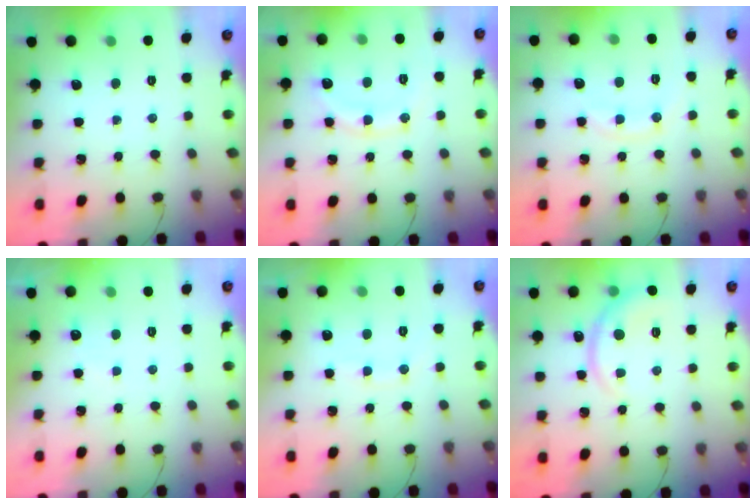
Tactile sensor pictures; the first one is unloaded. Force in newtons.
{"total": 10.6, "press": 10.6, "slide": 0.7}
{"total": 8.1, "press": 8.0, "slide": 1.1}
{"total": 6.4, "press": 6.3, "slide": 1.2}
{"total": 7.7, "press": 7.6, "slide": 1.4}
{"total": 7.2, "press": 7.2, "slide": 0.3}